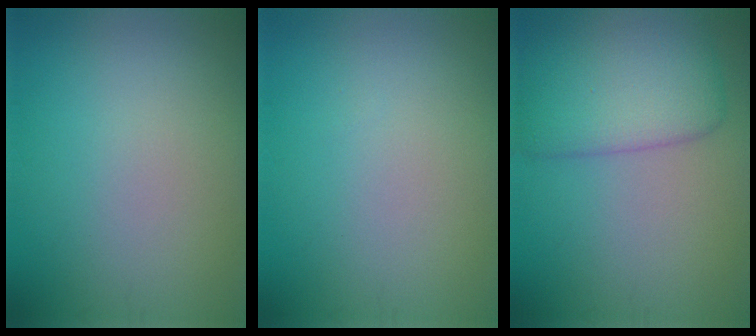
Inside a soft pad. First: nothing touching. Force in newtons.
{"total": 0.0}
{"total": 5.7, "press": 5.7, "slide": 0.2}